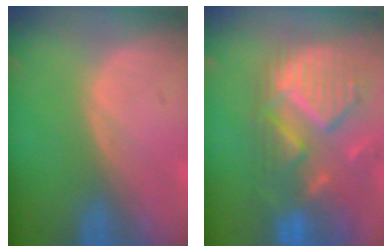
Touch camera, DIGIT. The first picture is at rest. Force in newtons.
{"total": 11.8, "press": 10.4, "slide": 5.5}